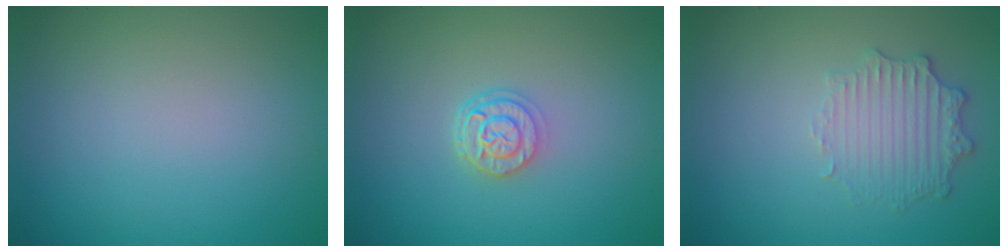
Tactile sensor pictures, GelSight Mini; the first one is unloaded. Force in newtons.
{"total": 2.6, "press": 2.1, "slide": 1.5}
{"total": 2.5, "press": 2.3, "slide": 1.0}